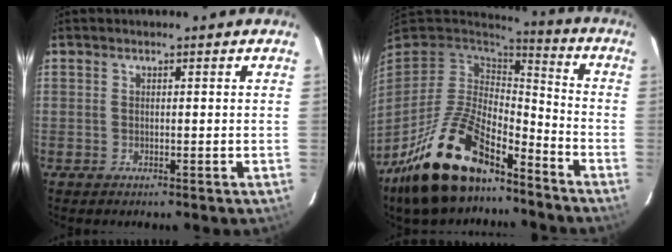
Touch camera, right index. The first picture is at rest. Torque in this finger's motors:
{"motor_torque": [0.72, -0.70, 1.05, 0.21]}